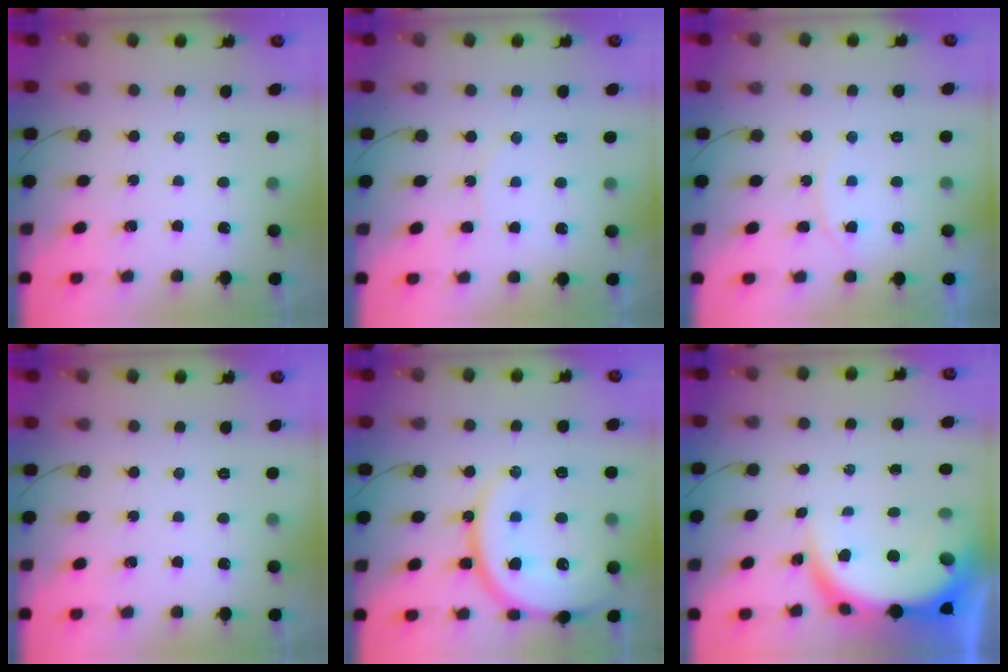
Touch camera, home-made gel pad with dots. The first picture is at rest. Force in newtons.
{"total": 4.6, "press": 4.6, "slide": 0.5}
{"total": 7.1, "press": 7.1, "slide": 0.5}
{"total": 0.0}
{"total": 18.7, "press": 18.6, "slide": 1.9}
{"total": 8.3, "press": 8.2, "slide": 1.1}